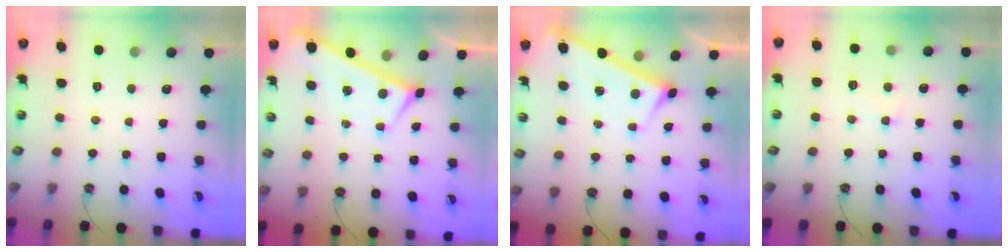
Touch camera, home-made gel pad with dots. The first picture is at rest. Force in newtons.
{"total": 0.0}
{"total": 3.7, "press": 3.7, "slide": 0.2}
{"total": 0.8, "press": 0.2, "slide": 0.8}